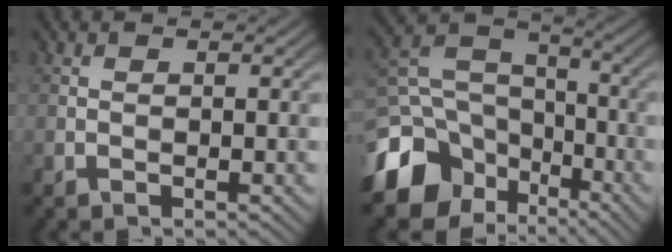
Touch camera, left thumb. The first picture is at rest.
{"total": 12.8, "force": [-6.9, 9.0, 5.9], "torque": [-0.167, -0.025, -0.125]}